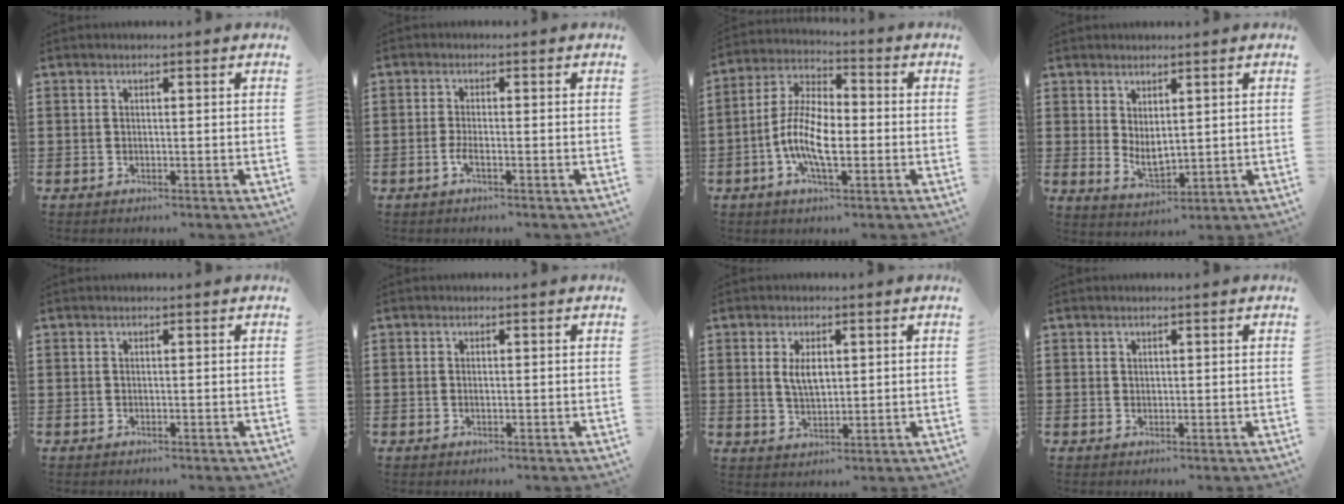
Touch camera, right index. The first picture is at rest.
{"total": 2.1, "force": [-1.0, 0.2, 1.9], "torque": [-0.047, -0.007, -0.022]}
{"total": 9.9, "force": [-2.5, 4.2, 8.6], "torque": [-0.200, -0.009, -0.054]}
{"total": 3.3, "force": [1.3, 1.8, 2.5], "torque": [-0.051, 0.001, 0.026]}
{"total": 0.0}
{"total": 0.7, "force": [0.0, 0.3, 0.6], "torque": [-0.014, -0.002, 0.001]}
{"total": 4.3, "force": [1.0, 2.0, 3.6], "torque": [-0.067, 0.004, 0.014]}
{"total": 0.7, "force": [0.4, 0.5, 0.2], "torque": [-0.005, 0.002, 0.009]}